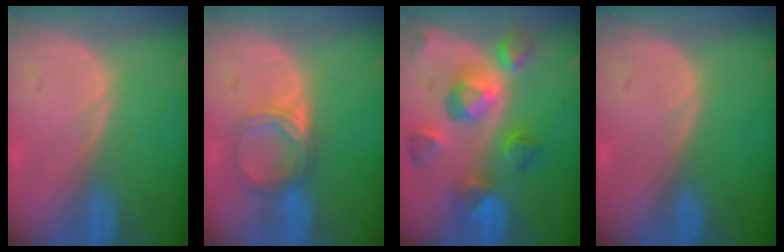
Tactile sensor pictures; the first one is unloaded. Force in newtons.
{"total": 4.9, "press": 4.6, "slide": 1.8}
{"total": 10.3, "press": 9.1, "slide": 4.7}
{"total": 0.0}